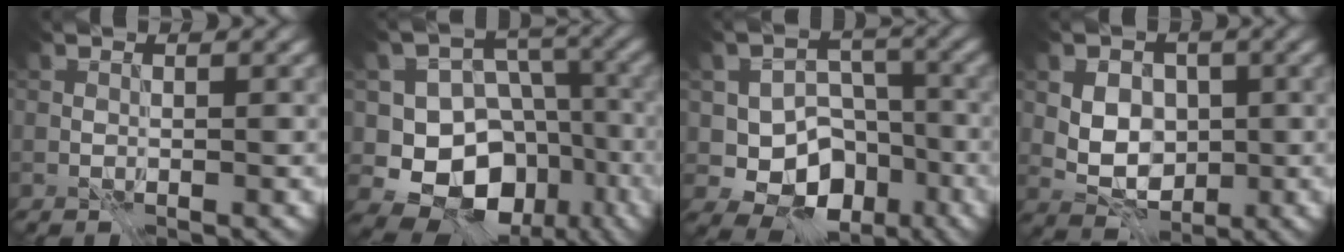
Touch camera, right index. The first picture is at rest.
{"total": 11.5, "force": [-4.7, 9.1, 5.2], "torque": [-0.082, -0.004, -0.086]}
{"total": 8.7, "force": [-3.5, 6.5, 4.6], "torque": [-0.049, -0.006, -0.063]}
{"total": 5.8, "force": [0.1, 4.5, 3.6], "torque": [-0.044, 0.008, -0.012]}